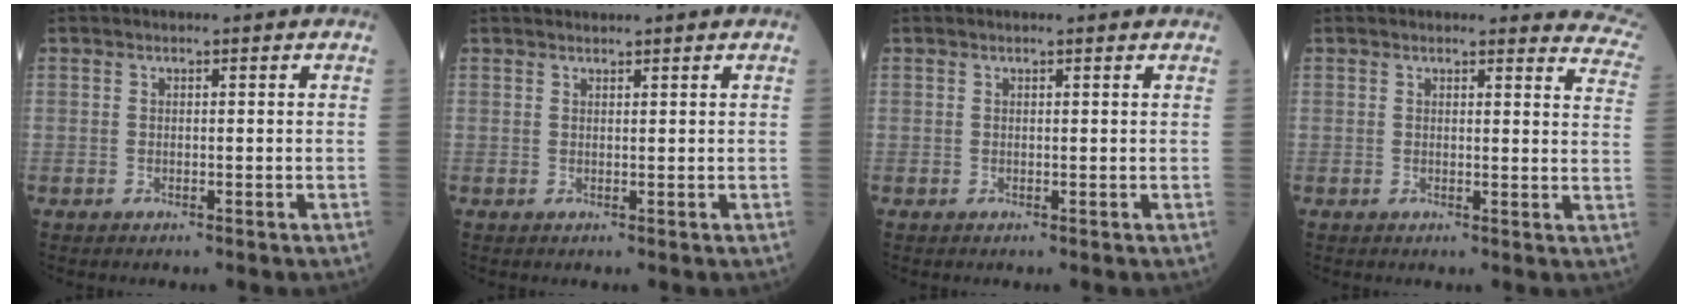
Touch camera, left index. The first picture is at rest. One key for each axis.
{"total": 1.3, "fx": 1.3, "fy": -0.2, "fz": 0.2, "tx": -0.001, "ty": 0.015, "tz": 0.022}
{"total": 0.6, "fx": 0.5, "fy": 0.0, "fz": 0.2, "tx": -0.009, "ty": -0.002, "tz": 0.000}
{"total": 9.8, "fx": 9.6, "fy": 1.8, "fz": 0.9, "tx": 0.035, "ty": -0.074, "tz": 0.054}